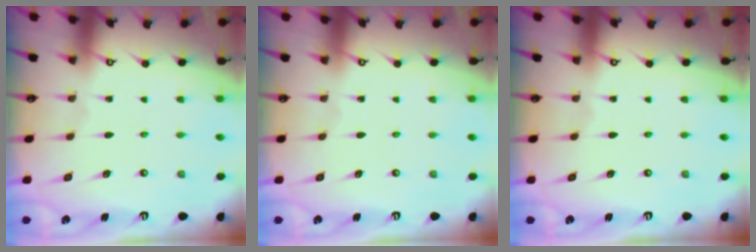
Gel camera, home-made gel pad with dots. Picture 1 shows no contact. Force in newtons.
{"total": 0.0}
{"total": 0.0}